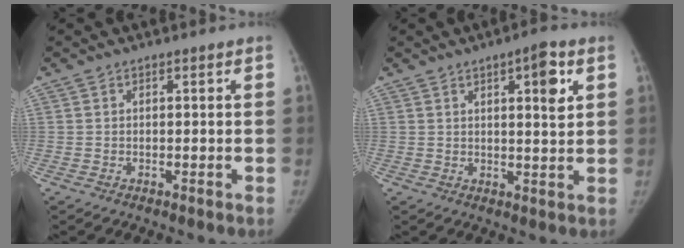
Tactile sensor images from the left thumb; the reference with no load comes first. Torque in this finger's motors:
{"motor_torque": [-0.49, -0.06, -0.82, 0.48, -0.24]}